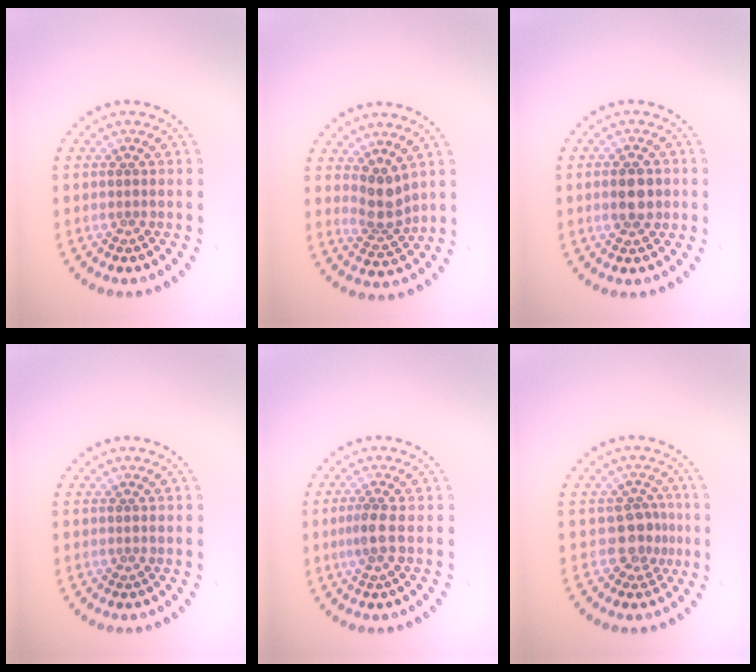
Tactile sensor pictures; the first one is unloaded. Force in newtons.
{"total": 2.9, "press": 2.2, "slide": 1.8}
{"total": 3.0, "press": 3.0, "slide": 0.1}
{"total": 0.0}
{"total": 1.8, "press": 1.5, "slide": 1.1}
{"total": 2.7, "press": 2.2, "slide": 1.6}